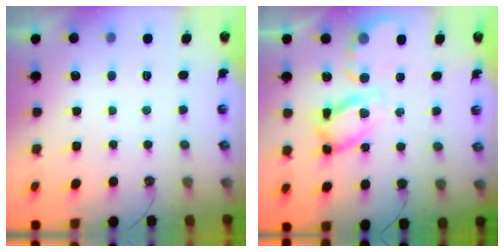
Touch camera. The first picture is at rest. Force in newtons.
{"total": 11.9, "press": 11.8, "slide": 1.2}